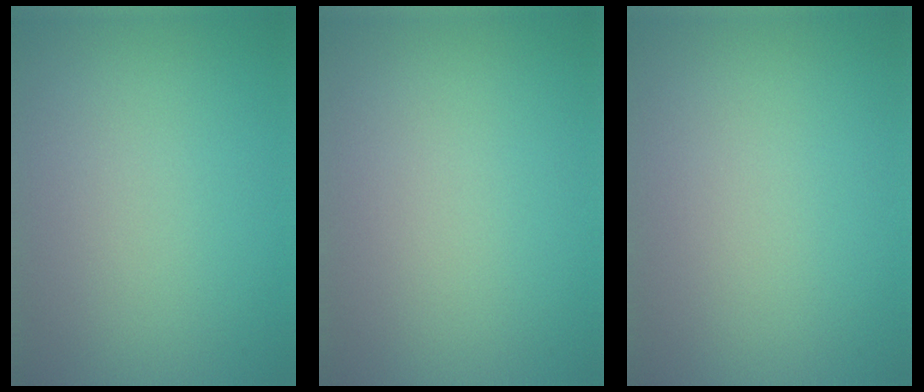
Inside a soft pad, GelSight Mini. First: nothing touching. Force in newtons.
{"total": 0.0}
{"total": 0.0}